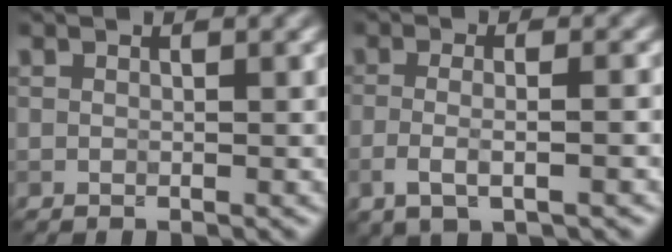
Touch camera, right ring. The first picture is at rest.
{"total": 3.5, "force": [-1.1, 1.1, 3.1], "torque": [-0.056, -0.004, -0.022]}